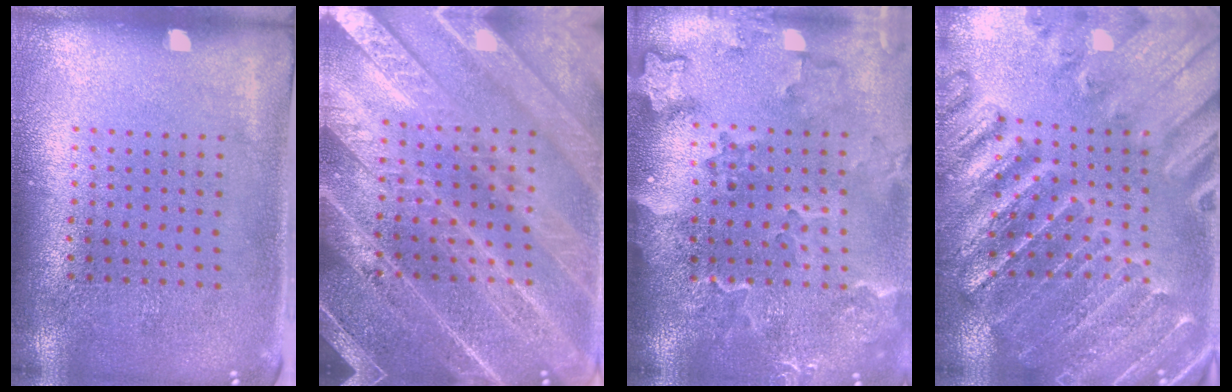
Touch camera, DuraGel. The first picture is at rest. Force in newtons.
{"total": 5.4, "press": 5.3, "slide": 0.7}
{"total": 2.8, "press": 2.3, "slide": 1.6}
{"total": 2.8, "press": 2.8, "slide": 0.4}